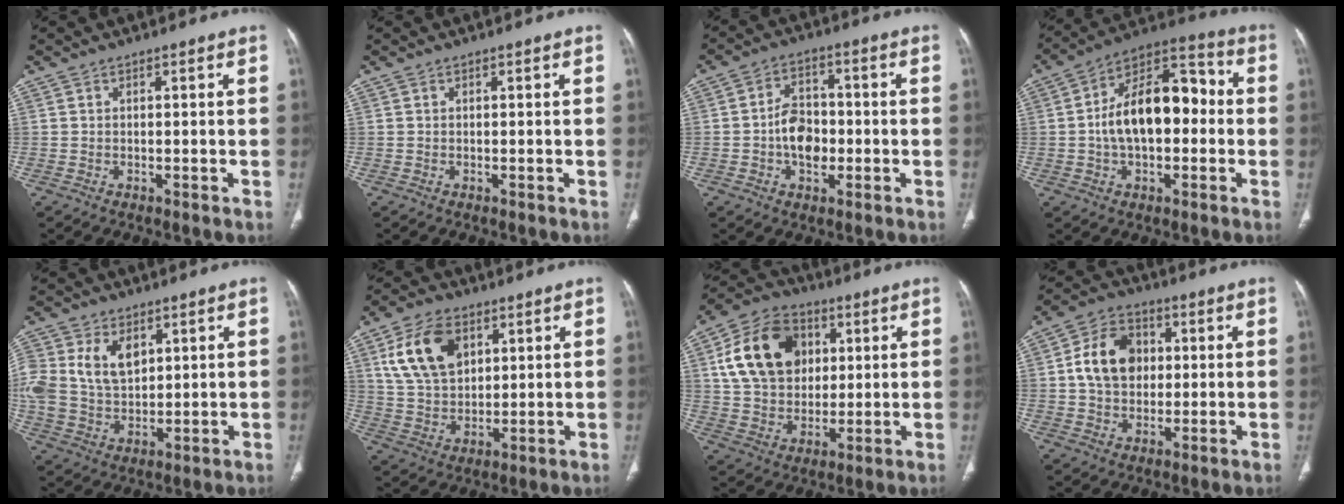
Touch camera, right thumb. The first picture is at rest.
{"total": 0.0}
{"total": 8.0, "force": [-1.4, 5.6, 5.5], "torque": [-0.069, 0.017, -0.029]}
{"total": 17.2, "force": [-0.3, 9.9, 14.0], "torque": [-0.209, 0.044, -0.014]}
{"total": 14.5, "force": [4.3, 10.1, 9.6], "torque": [-0.197, -0.007, 0.092]}
{"total": 13.7, "force": [5.4, 8.9, 8.8], "torque": [-0.143, -0.013, 0.108]}
{"total": 17.7, "force": [4.9, 13.4, 10.5], "torque": [-0.169, 0.005, 0.087]}
{"total": 11.8, "force": [1.5, 9.0, 7.4], "torque": [-0.105, 0.010, 0.020]}